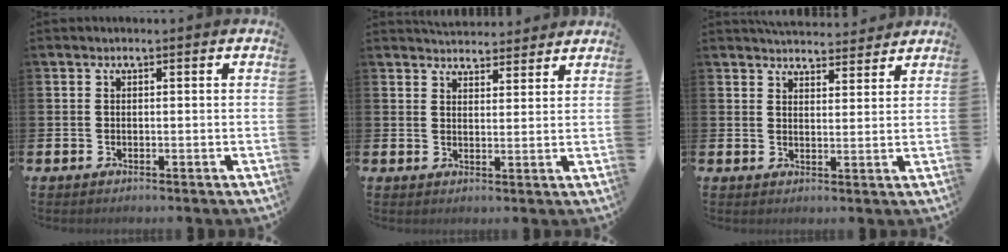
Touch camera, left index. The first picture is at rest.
{"total": 4.2, "force": [4.1, 0.9, -0.1], "torque": [0.006, -0.026, 0.073]}
{"total": 4.6, "force": [4.5, 1.0, 0.1], "torque": [0.001, -0.026, 0.080]}